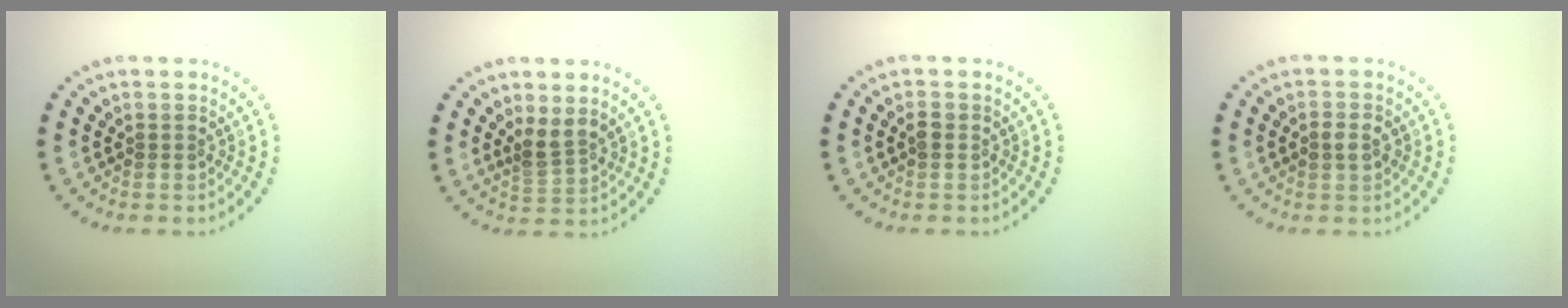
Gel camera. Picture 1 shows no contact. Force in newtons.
{"total": 2.3, "press": 1.8, "slide": 1.4}
{"total": 1.2, "press": 1.2, "slide": 0.3}
{"total": 1.7, "press": 1.7, "slide": 0.2}